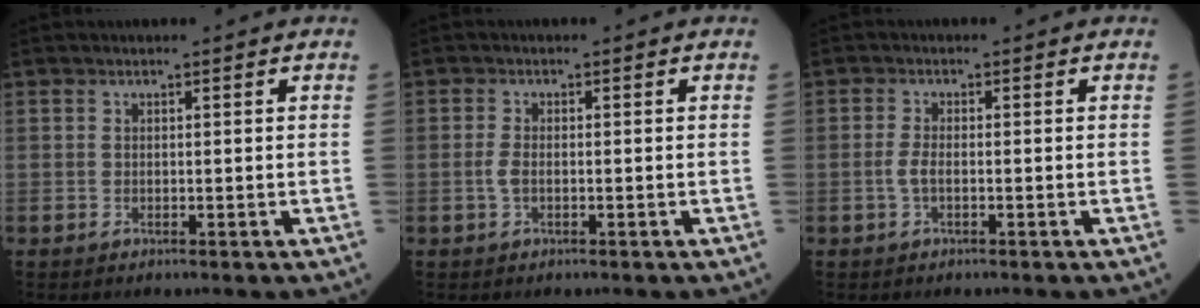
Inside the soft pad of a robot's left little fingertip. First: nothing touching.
{"total": 1.7, "force": [-0.5, 0.8, 1.4], "torque": [-0.038, 0.000, -0.011]}
{"total": 1.8, "force": [-0.6, 0.6, 1.6], "torque": [-0.042, -0.001, -0.014]}